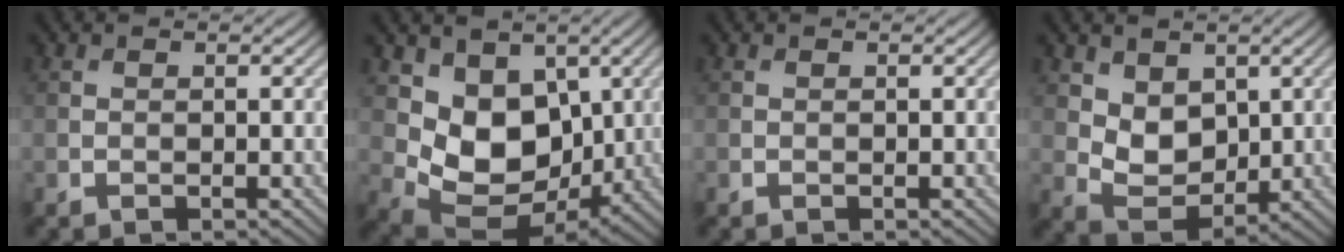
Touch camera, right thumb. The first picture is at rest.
{"total": 9.0, "force": [2.4, 6.7, 5.5], "torque": [-0.125, -0.030, 0.045]}
{"total": 0.0}
{"total": 5.4, "force": [2.2, 3.9, 2.9], "torque": [-0.075, -0.015, 0.039]}